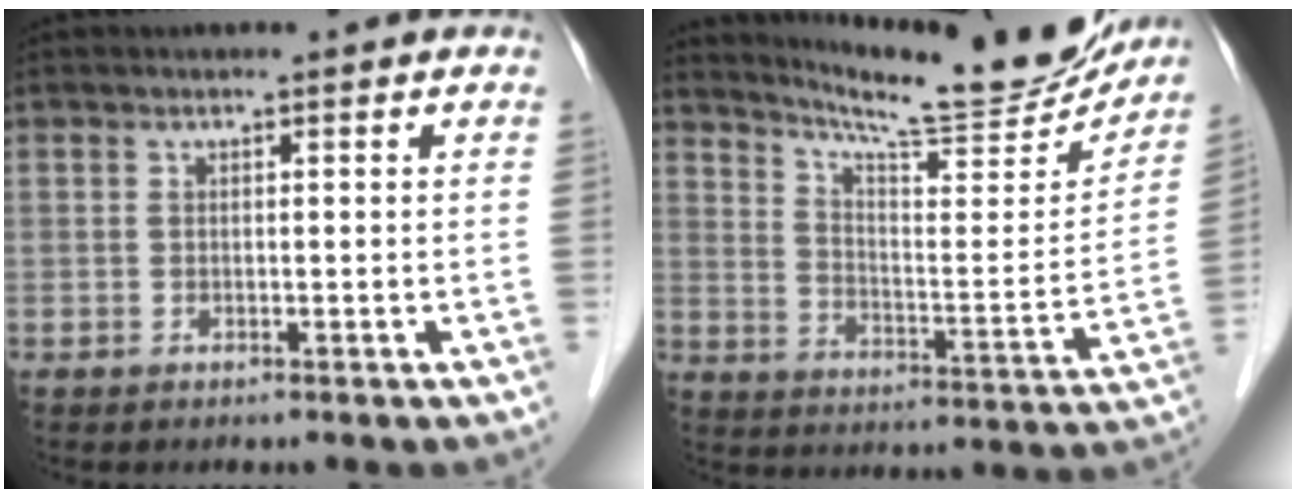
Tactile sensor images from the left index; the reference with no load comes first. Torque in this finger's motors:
{"motor_torque": [-0.67, -0.99, 0.08, 0.03]}